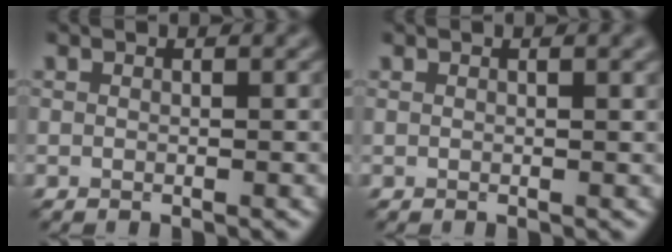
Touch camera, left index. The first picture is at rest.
{"total": 1.4, "force": [0.8, 0.4, 1.1], "torque": [-0.013, 0.003, 0.009]}